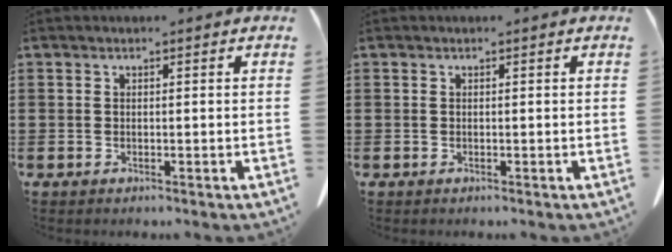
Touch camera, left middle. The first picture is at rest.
{"total": 0.0}